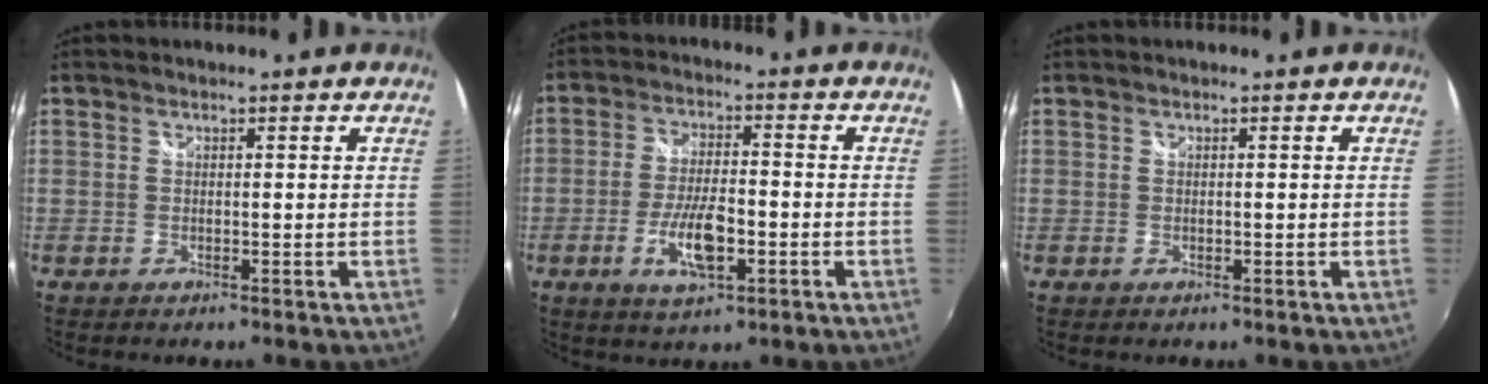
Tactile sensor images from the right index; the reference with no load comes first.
{"total": 9.0, "force": [-3.2, 3.3, 7.8], "torque": [-0.156, -0.006, -0.058]}
{"total": 0.0}